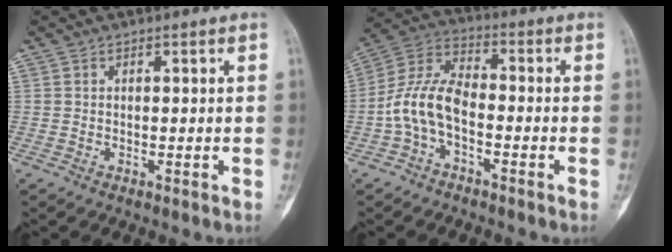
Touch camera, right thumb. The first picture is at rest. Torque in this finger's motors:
{"motor_torque": [0.77, 1.48, 0.75, -0.84, 0.12]}